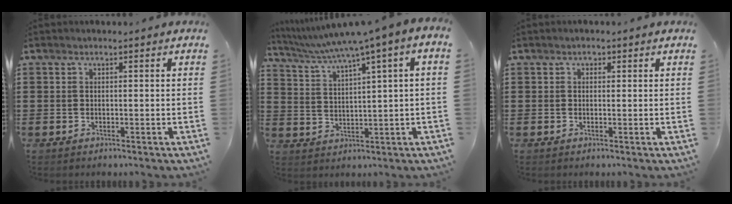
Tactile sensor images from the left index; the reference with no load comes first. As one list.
[{"total": 4.6, "force": [2.9, -0.1, 3.6], "torque": [-0.082, -0.024, 0.041]}, {"total": 0.9, "force": [0.2, 0.7, 0.6], "torque": [-0.013, 0.007, 0.002]}]